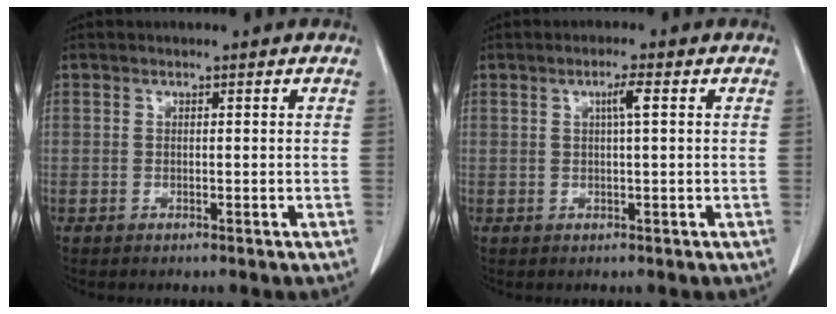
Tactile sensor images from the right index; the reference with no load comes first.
{"total": 2.3, "force": [0.6, -0.1, 2.2], "torque": [-0.042, 0.002, 0.010]}